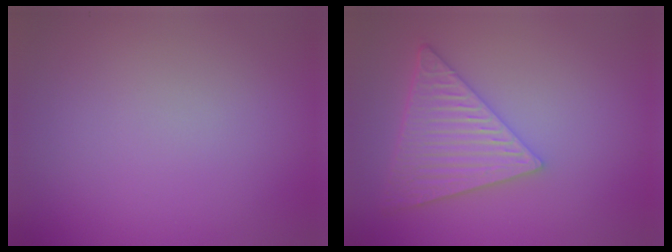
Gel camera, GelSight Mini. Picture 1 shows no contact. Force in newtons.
{"total": 6.0, "press": 4.6, "slide": 3.8}